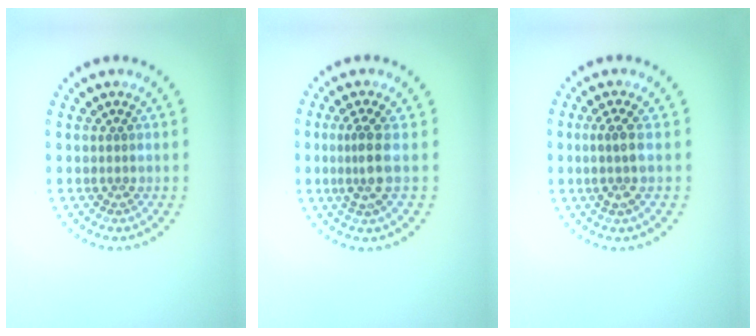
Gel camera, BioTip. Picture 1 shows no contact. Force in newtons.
{"total": 2.6, "press": 2.0, "slide": 1.8}
{"total": 2.0, "press": 1.7, "slide": 1.1}